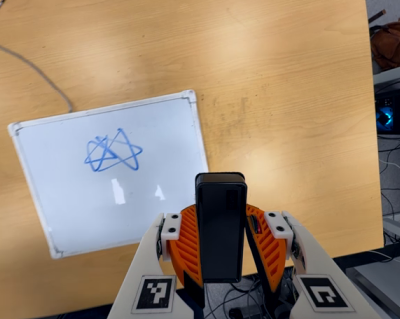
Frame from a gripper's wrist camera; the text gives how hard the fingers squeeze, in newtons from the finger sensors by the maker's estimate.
{"total": 5.6, "left": 4.8, "right": 6.3}